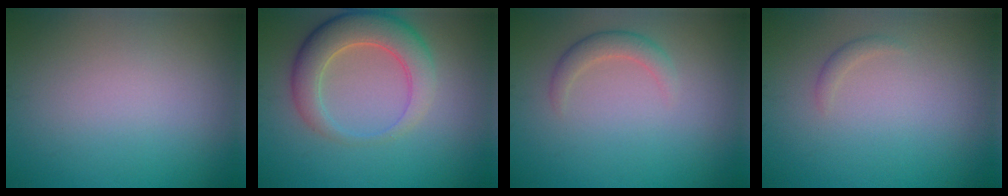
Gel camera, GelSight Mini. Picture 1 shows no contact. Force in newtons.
{"total": 5.7, "press": 5.7, "slide": 0.3}
{"total": 1.9, "press": 1.9, "slide": 0.2}
{"total": 0.8, "press": 0.8, "slide": 0.1}